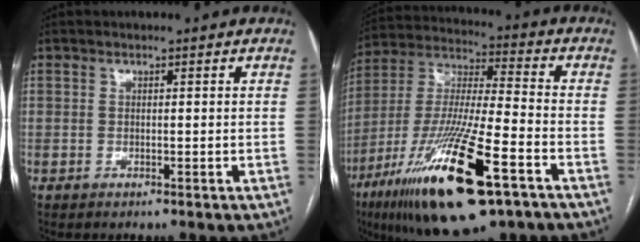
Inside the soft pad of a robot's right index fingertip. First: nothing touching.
{"total": 23.6, "force": [-12.4, 3.8, 19.7], "torque": [-0.382, -0.045, -0.215]}